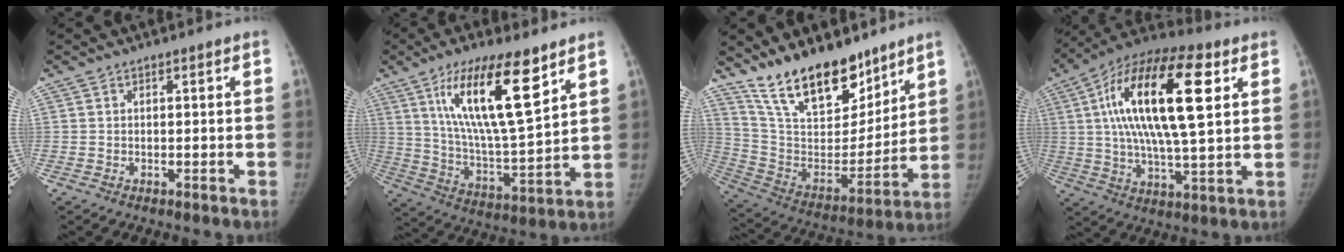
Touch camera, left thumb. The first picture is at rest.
{"total": 19.3, "force": [9.9, 4.9, 15.8], "torque": [-0.262, -0.049, 0.181]}
{"total": 21.3, "force": [16.2, 9.0, 10.6], "torque": [-0.143, -0.085, 0.290]}
{"total": 23.5, "force": [6.4, 8.3, 21.0], "torque": [-0.377, 0.006, 0.098]}